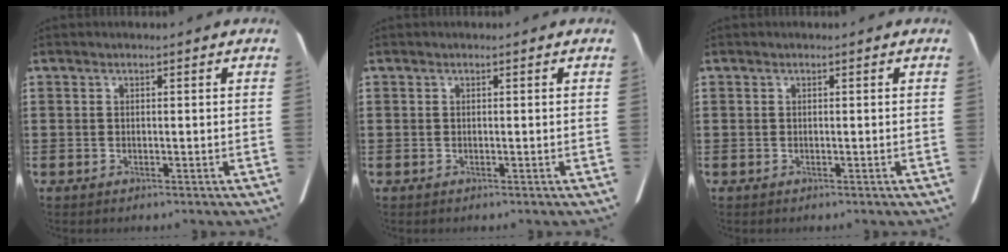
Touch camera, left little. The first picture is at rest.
{"total": 0.0}
{"total": 0.0}